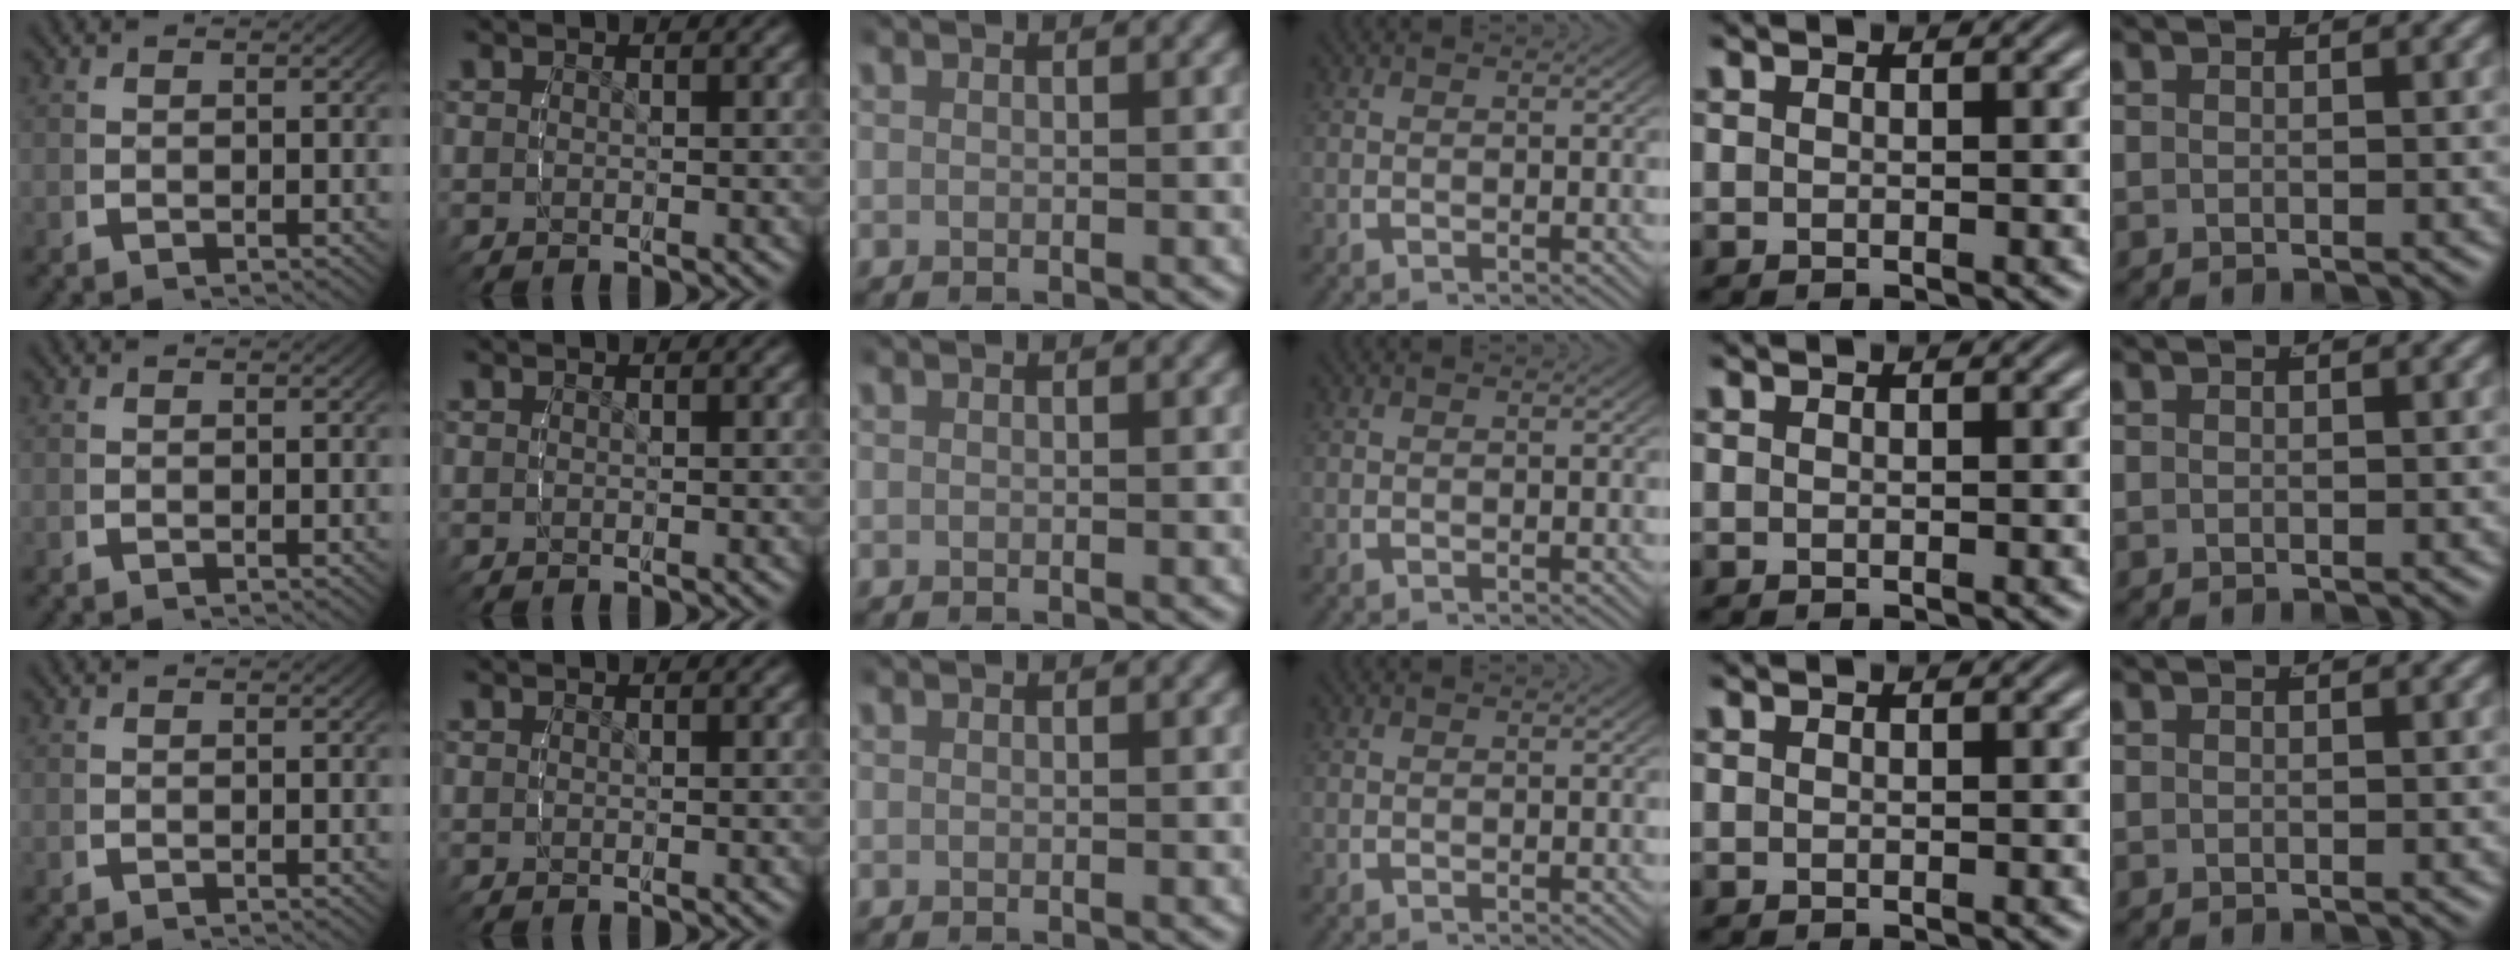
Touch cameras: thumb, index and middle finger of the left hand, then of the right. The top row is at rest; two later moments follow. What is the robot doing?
{"motion": "lift_and_place", "object": "cubes"}